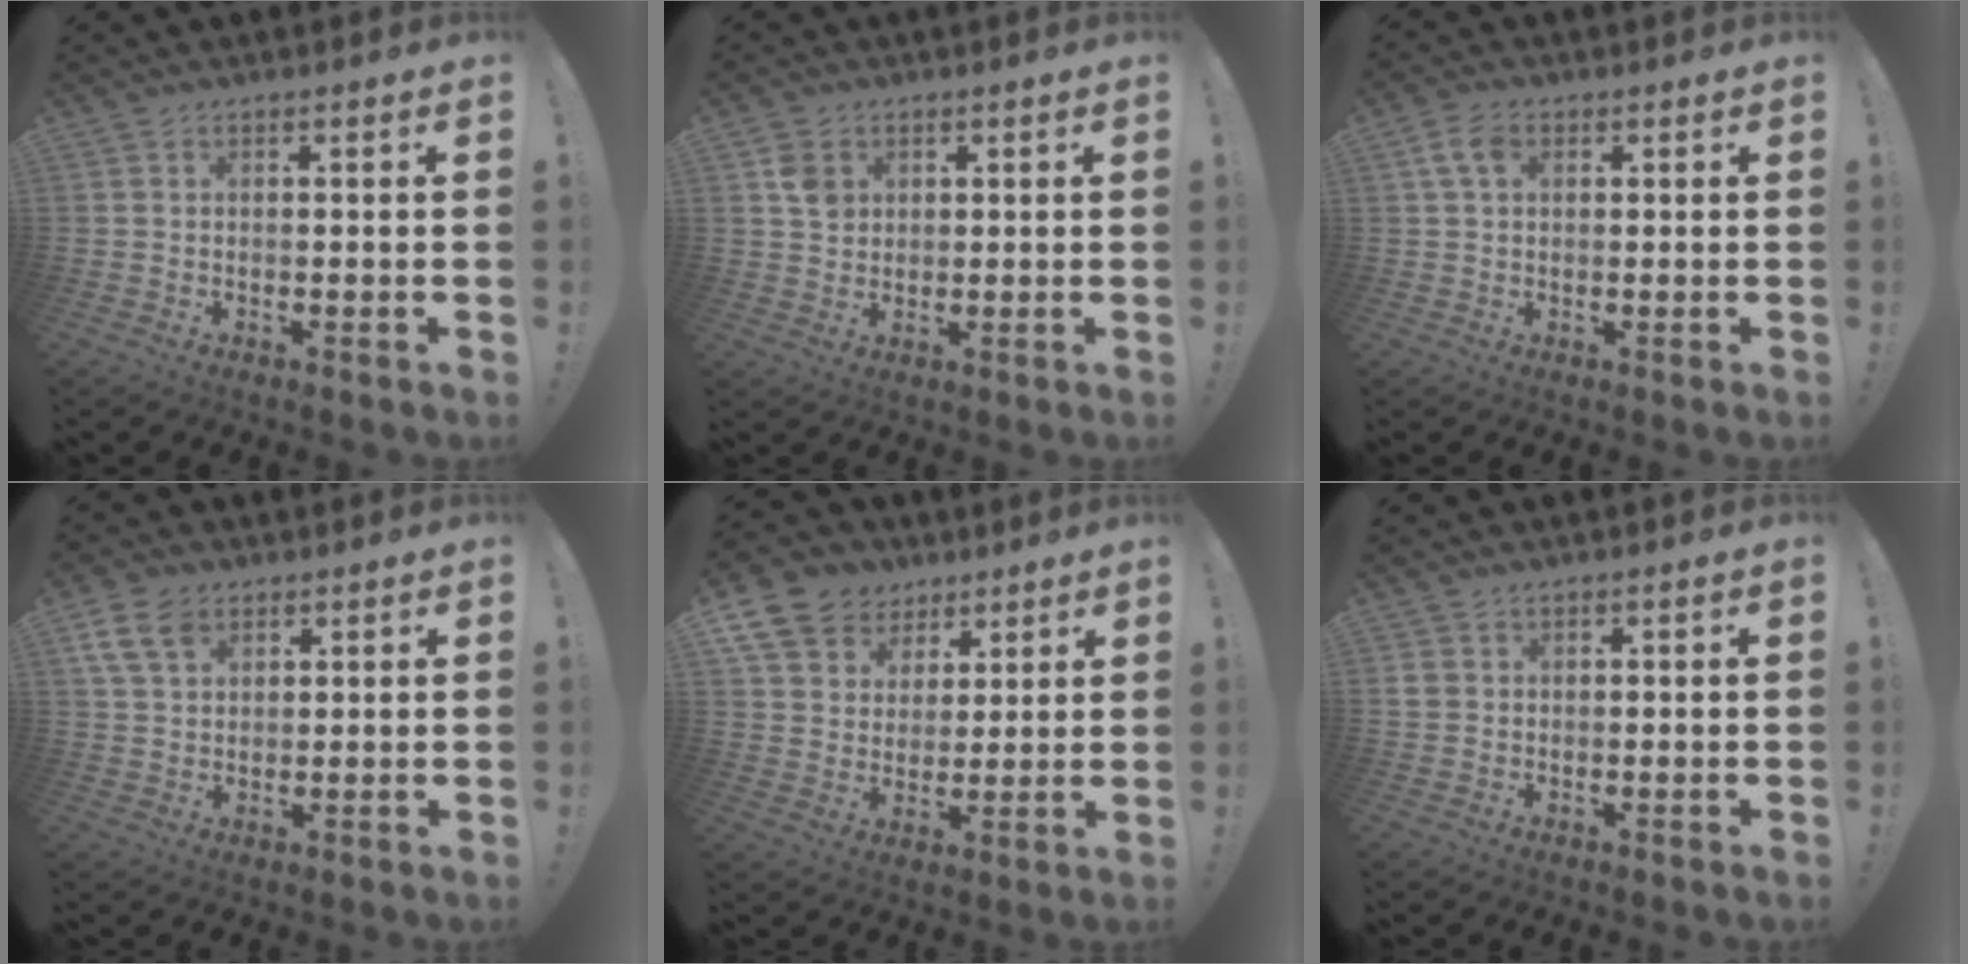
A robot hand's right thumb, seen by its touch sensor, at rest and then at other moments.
{"total": 5.2, "force": [1.9, 4.3, 2.2], "torque": [-0.019, -0.001, 0.035]}
{"total": 5.5, "force": [1.8, 3.6, 3.8], "torque": [-0.079, 0.007, 0.035]}
{"total": 8.7, "force": [4.6, 5.6, 4.7], "torque": [-0.090, -0.007, 0.094]}
{"total": 12.4, "force": [7.1, 9.4, 3.6], "torque": [-0.061, -0.047, 0.142]}
{"total": 2.4, "force": [0.9, 2.1, 0.7], "torque": [-0.013, 0.003, 0.020]}